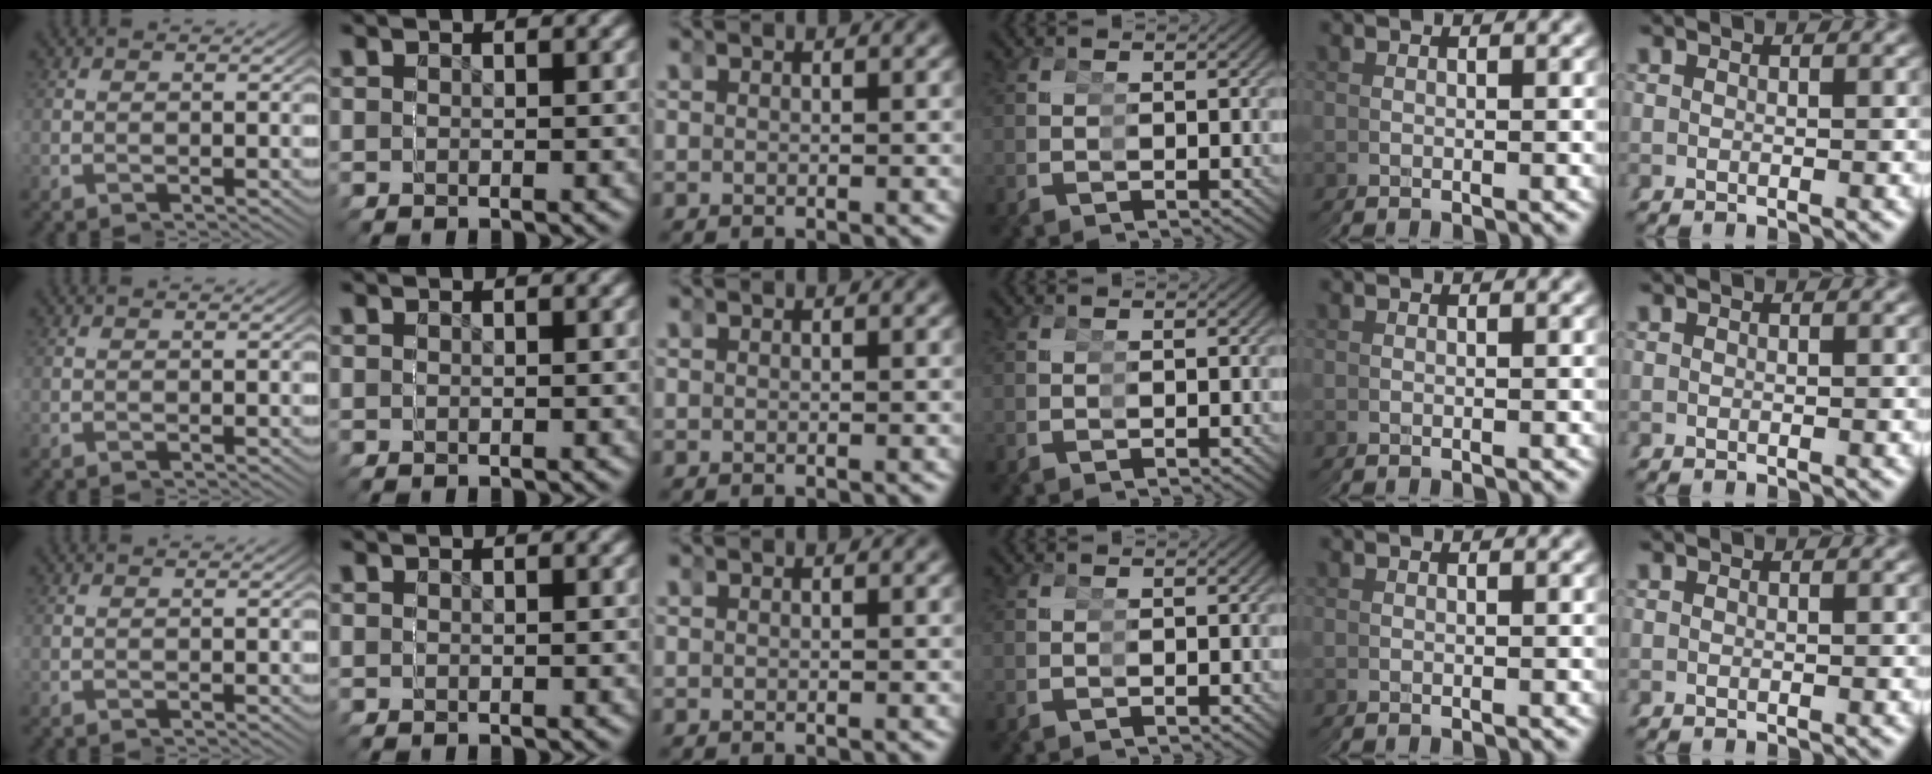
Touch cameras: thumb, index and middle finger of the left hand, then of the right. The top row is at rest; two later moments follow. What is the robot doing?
{"motion": "grasp_and_lifting", "object": "scissors"}